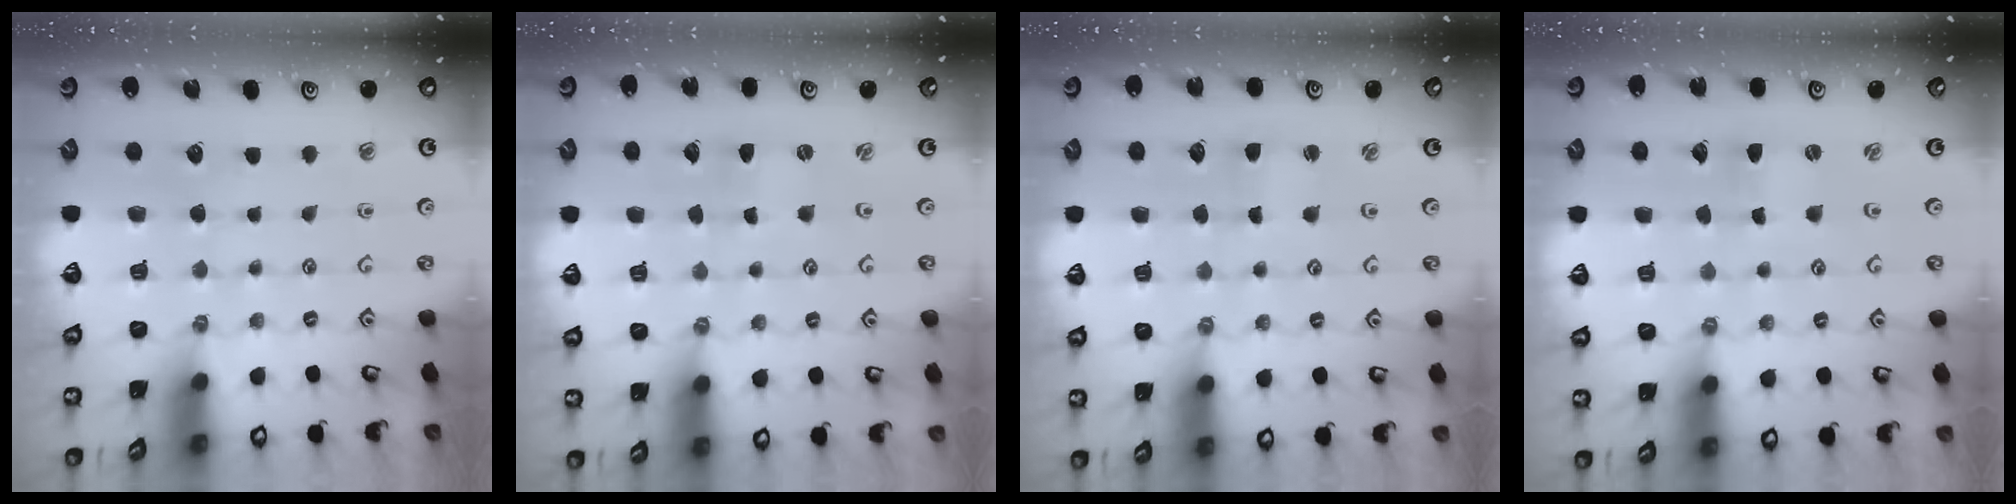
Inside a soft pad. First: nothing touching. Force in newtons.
{"total": 0.0}
{"total": 1.7, "press": 1.7, "slide": 0.2}
{"total": 0.0}